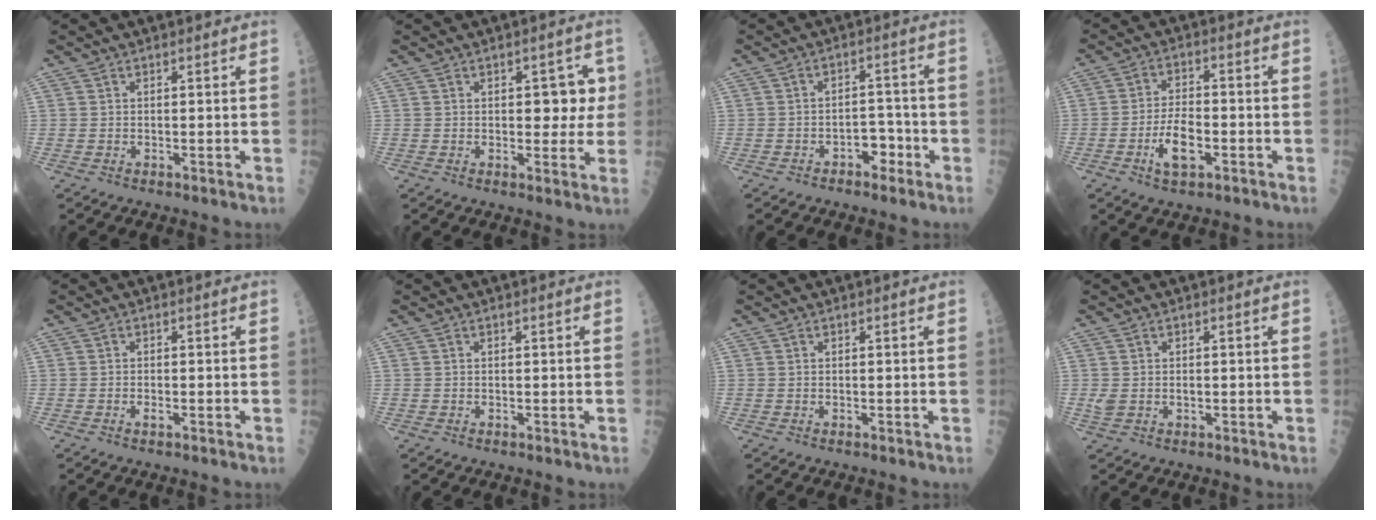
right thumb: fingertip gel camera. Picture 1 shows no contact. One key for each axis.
{"total": 5.8, "fx": 1.0, "fy": 3.5, "fz": 4.5, "tx": -0.011, "ty": 0.003, "tz": 0.010}
{"total": 4.1, "fx": -2.2, "fy": 2.6, "fz": 2.4, "tx": -0.010, "ty": 0.026, "tz": -0.035}
{"total": 7.1, "fx": -2.6, "fy": 3.1, "fz": 5.8, "tx": -0.104, "ty": 0.016, "tz": -0.046}
{"total": 0.7, "fx": -0.3, "fy": 0.3, "fz": 0.6, "tx": -0.010, "ty": 0.002, "tz": -0.005}
{"total": 0.0}
{"total": 0.0}
{"total": 2.3, "fx": -0.1, "fy": 1.6, "fz": 1.7, "tx": -0.041, "ty": 0.008, "tz": 0.001}